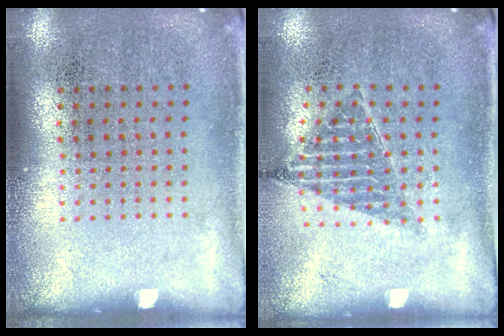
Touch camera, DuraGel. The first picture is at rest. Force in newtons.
{"total": 0.9, "press": 0.9, "slide": 0.0}